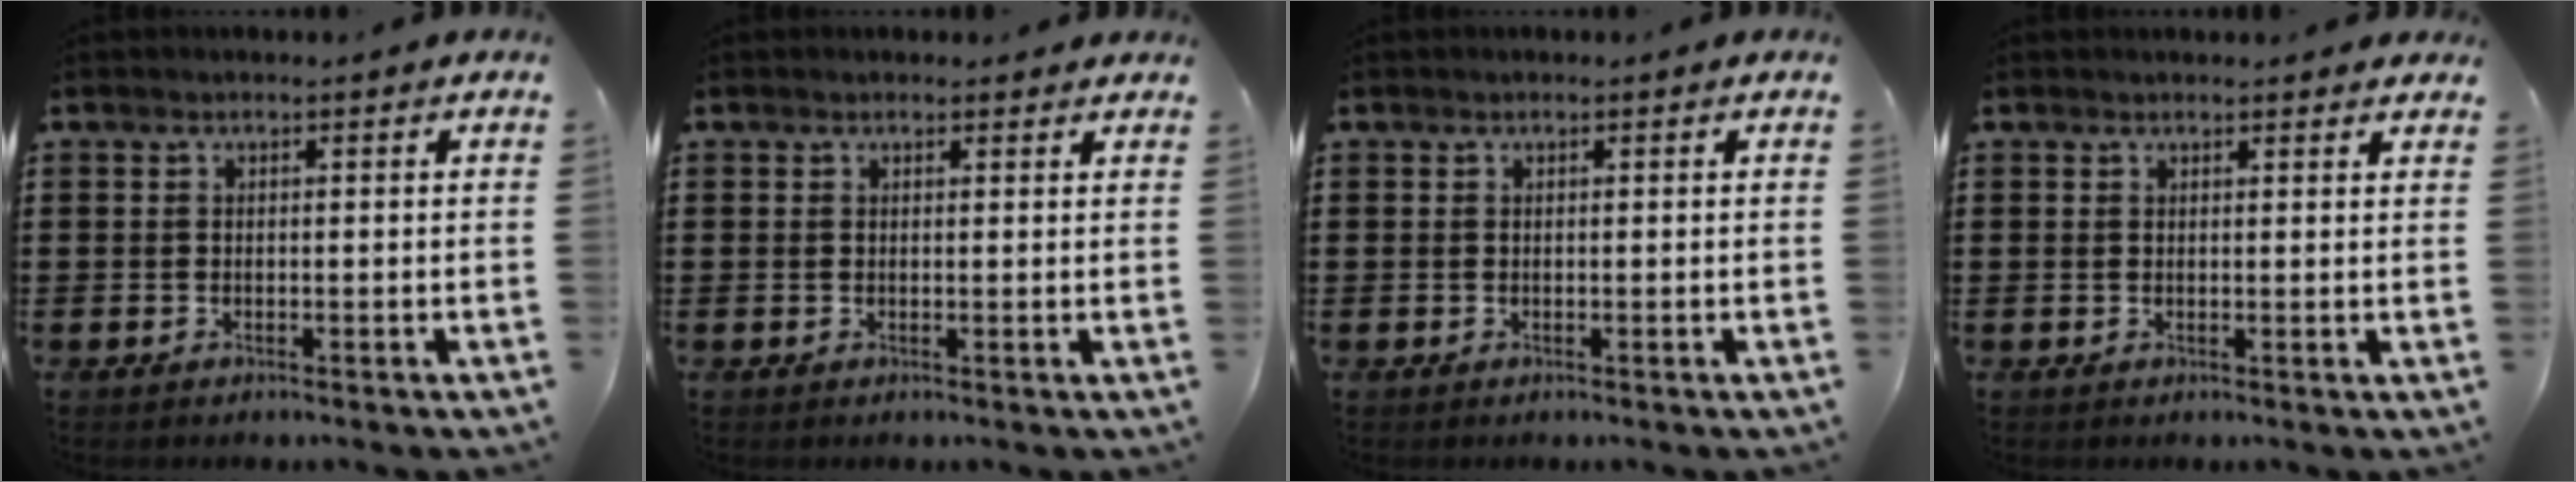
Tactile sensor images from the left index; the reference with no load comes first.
{"total": 0.9, "force": [0.8, 0.3, 0.2], "torque": [-0.006, 0.003, 0.016]}
{"total": 0.0}
{"total": 1.2, "force": [1.2, 0.2, 0.4], "torque": [-0.009, 0.002, 0.023]}